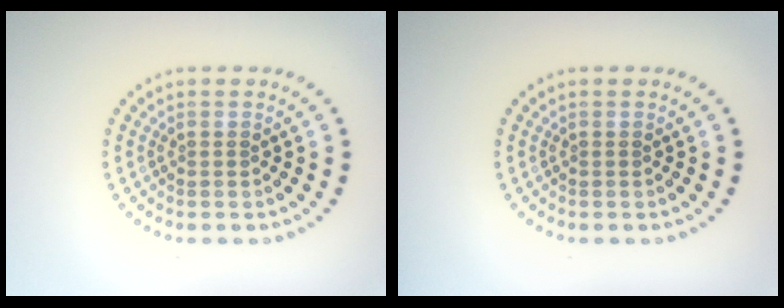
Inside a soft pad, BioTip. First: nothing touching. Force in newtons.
{"total": 0.0}